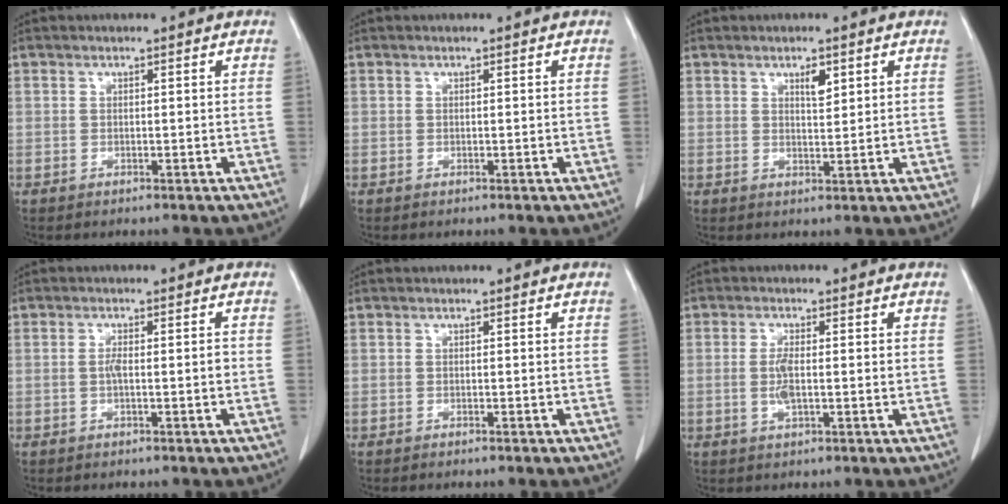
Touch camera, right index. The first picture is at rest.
{"total": 0.0}
{"total": 2.6, "force": [1.5, 0.9, 2.0], "torque": [-0.034, -0.004, 0.027]}
{"total": 2.4, "force": [-0.5, 0.4, 2.3], "torque": [-0.042, 0.001, -0.007]}
{"total": 0.0}
{"total": 3.5, "force": [-0.2, 1.0, 3.3], "torque": [-0.072, -0.003, -0.005]}